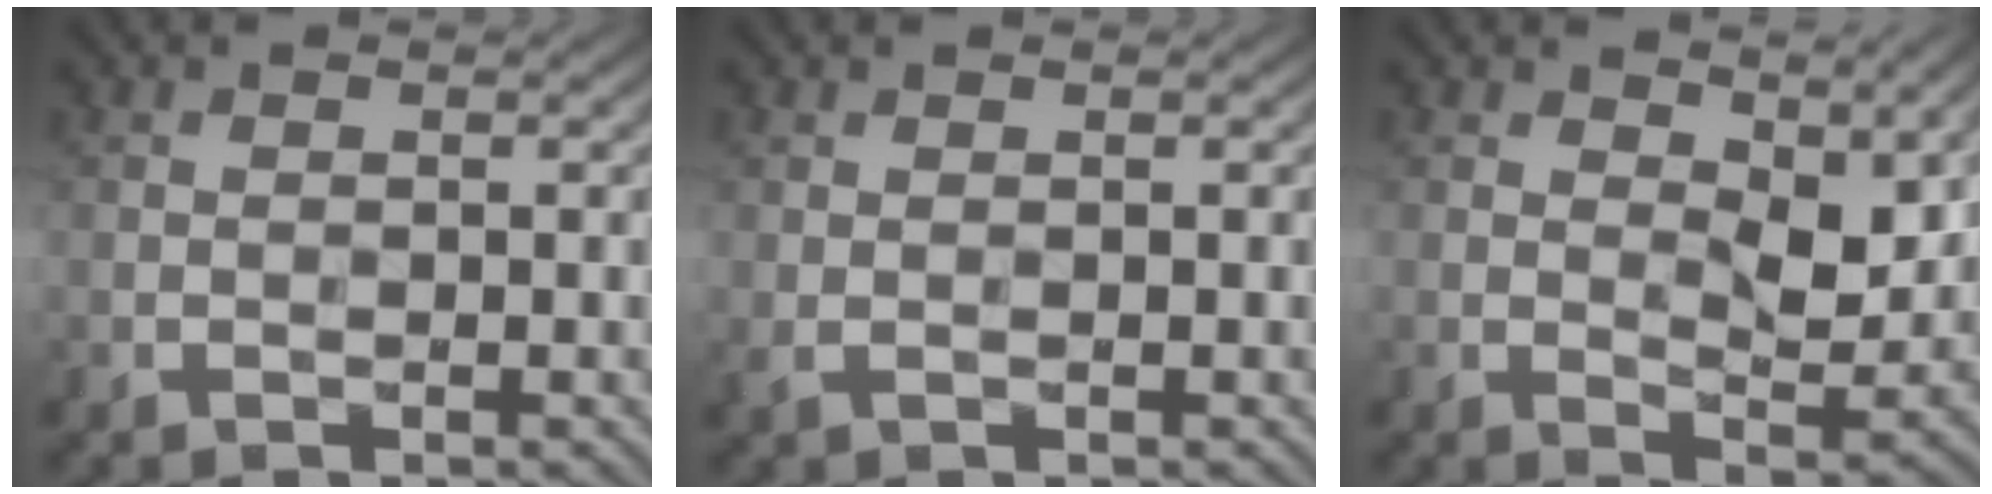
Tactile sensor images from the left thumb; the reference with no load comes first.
{"total": 0.9, "force": [0.2, 0.4, 0.8], "torque": [-0.024, 0.001, 0.008]}
{"total": 7.7, "force": [3.7, 3.5, 5.8], "torque": [-0.099, -0.007, 0.061]}